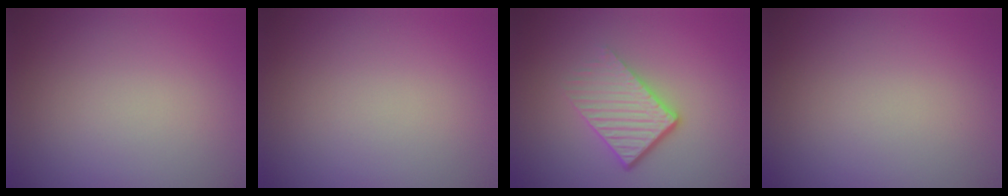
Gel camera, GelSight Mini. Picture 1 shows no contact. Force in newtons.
{"total": 0.0}
{"total": 4.4, "press": 2.8, "slide": 3.4}
{"total": 0.0}